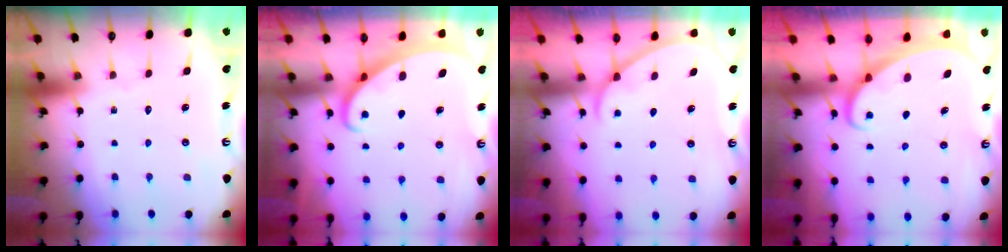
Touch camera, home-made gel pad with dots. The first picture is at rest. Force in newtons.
{"total": 2.2, "press": 2.2, "slide": 0.2}
{"total": 2.9, "press": 2.8, "slide": 0.3}
{"total": 1.8, "press": 1.8, "slide": 0.2}